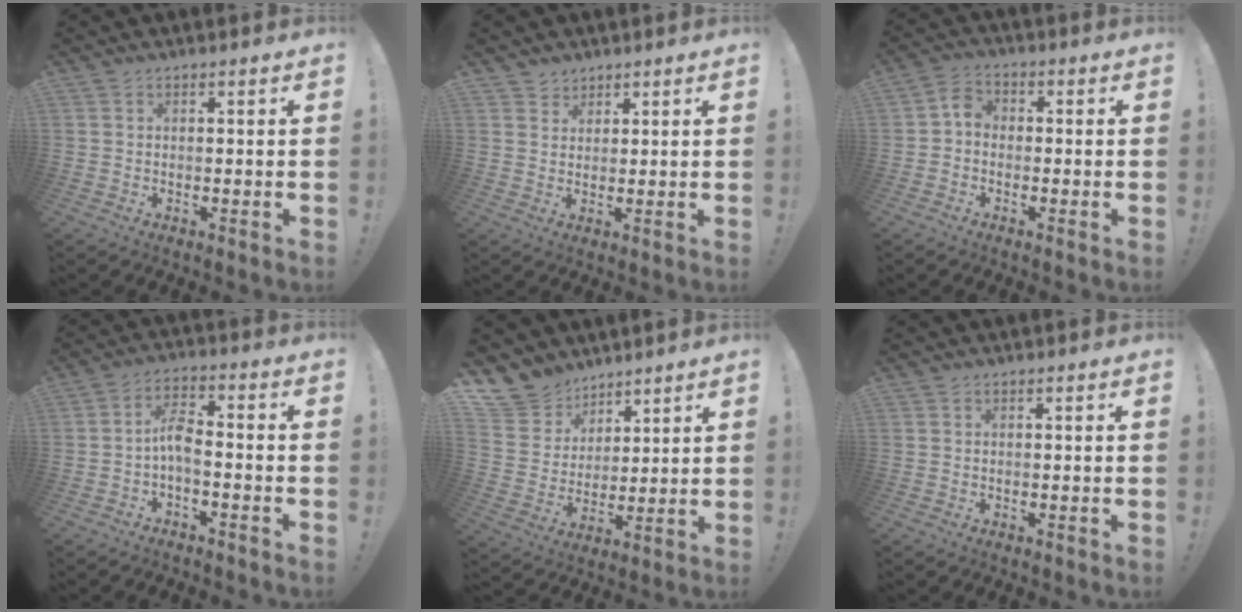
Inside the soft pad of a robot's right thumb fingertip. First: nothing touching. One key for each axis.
{"total": 3.1, "fx": 2.3, "fy": 2.0, "fz": -0.2, "tx": 0.005, "ty": -0.015, "tz": 0.042}
{"total": 4.2, "fx": -1.3, "fy": 3.3, "fz": 2.3, "tx": -0.049, "ty": 0.015, "tz": -0.024}
{"total": 6.6, "fx": -2.0, "fy": 2.8, "fz": 5.7, "tx": -0.114, "ty": 0.006, "tz": -0.036}
{"total": 11.2, "fx": 8.5, "fy": 7.1, "fz": 1.5, "tx": -0.040, "ty": -0.067, "tz": 0.171}
{"total": 0.0}